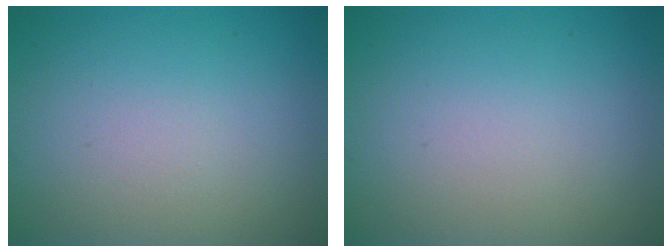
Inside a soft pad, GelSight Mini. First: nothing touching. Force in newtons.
{"total": 0.0}